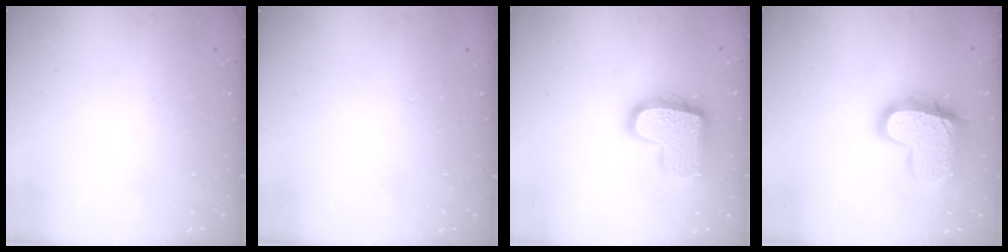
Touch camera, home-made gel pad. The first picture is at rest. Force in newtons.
{"total": 0.0}
{"total": 18.5, "press": 18.5, "slide": 1.0}
{"total": 17.5, "press": 17.4, "slide": 1.3}